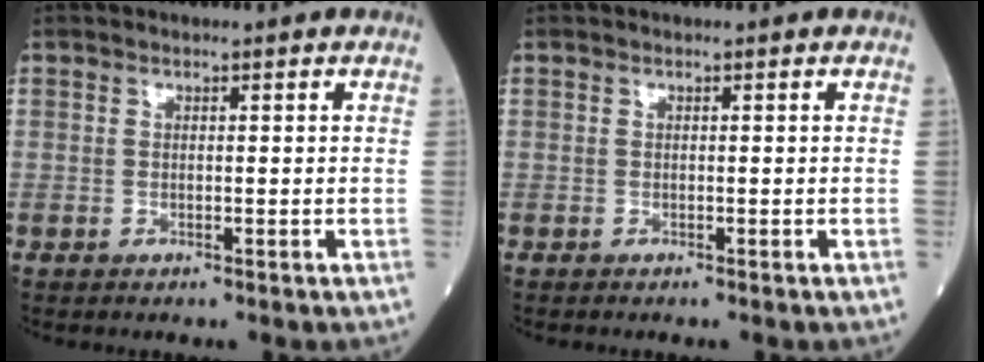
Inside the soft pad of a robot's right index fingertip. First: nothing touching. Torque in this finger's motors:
{"motor_torque": [0.20, -0.02, 0.06, 0.02]}